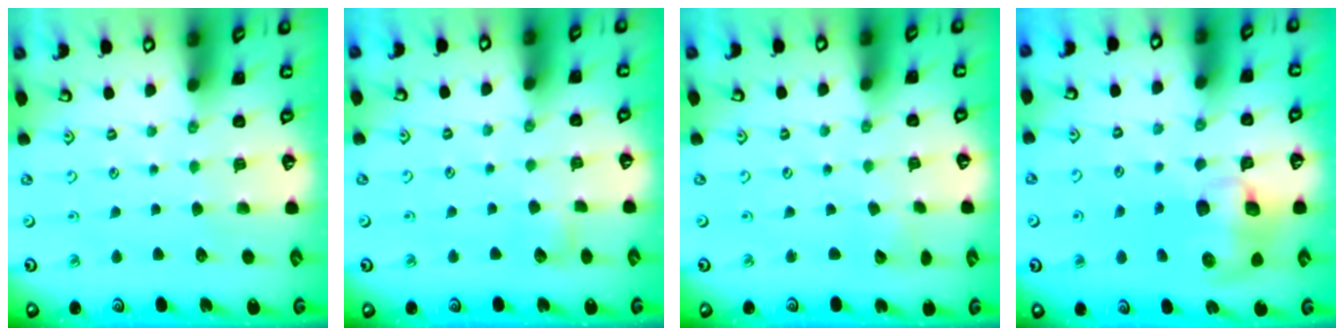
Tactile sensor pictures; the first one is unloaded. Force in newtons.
{"total": 3.1, "press": 3.0, "slide": 0.3}
{"total": 2.7, "press": 2.7, "slide": 0.3}
{"total": 12.5, "press": 12.3, "slide": 2.0}